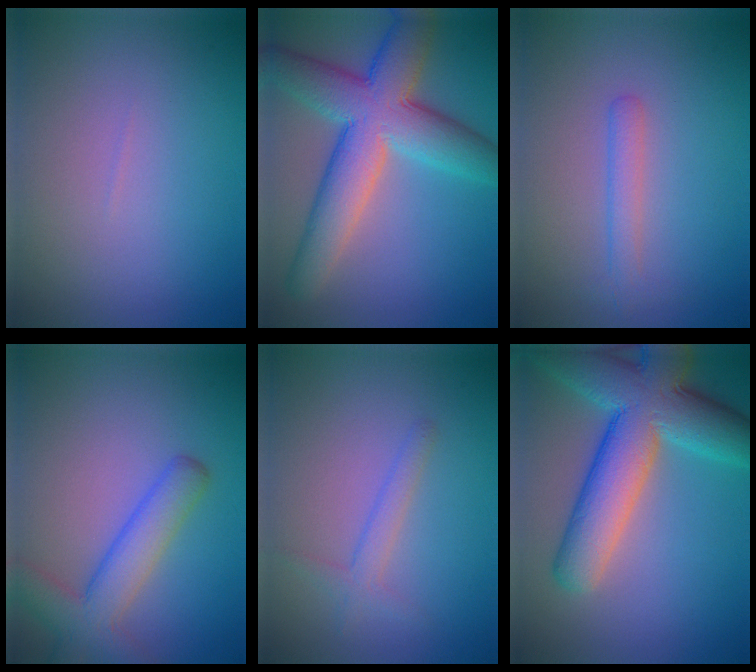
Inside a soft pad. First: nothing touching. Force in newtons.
{"total": 9.7, "press": 9.7, "slide": 0.4}
{"total": 1.8, "press": 1.8, "slide": 0.1}
{"total": 5.0, "press": 5.0, "slide": 0.2}
{"total": 1.8, "press": 1.8, "slide": 0.1}
{"total": 10.7, "press": 10.7, "slide": 0.6}